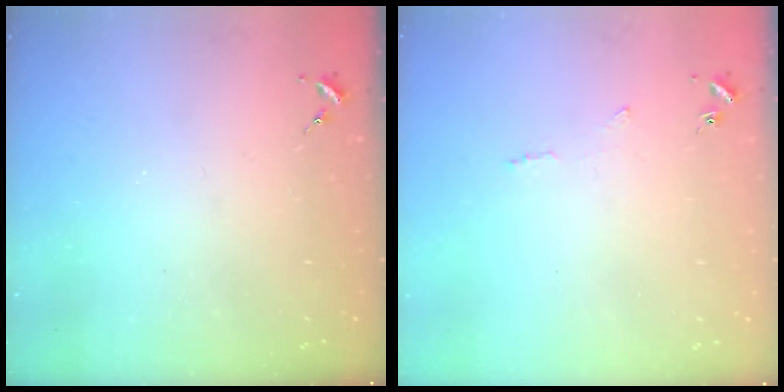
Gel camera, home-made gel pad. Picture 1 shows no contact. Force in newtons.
{"total": 2.9, "press": 2.9, "slide": 0.5}